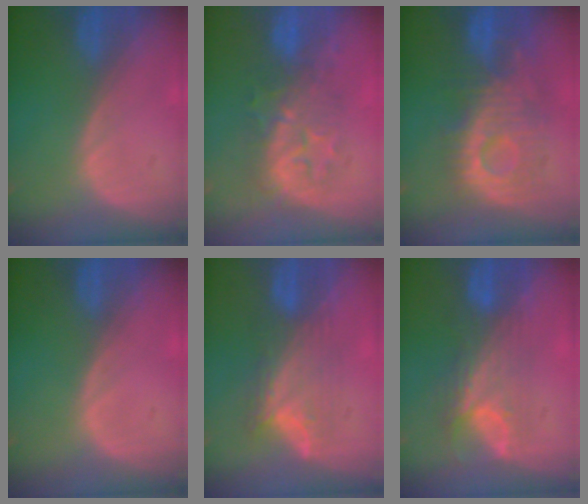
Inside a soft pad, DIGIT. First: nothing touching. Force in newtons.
{"total": 8.1, "press": 8.0, "slide": 1.2}
{"total": 10.2, "press": 9.9, "slide": 2.6}
{"total": 0.0}
{"total": 7.0, "press": 6.5, "slide": 2.6}
{"total": 7.9, "press": 6.6, "slide": 4.3}